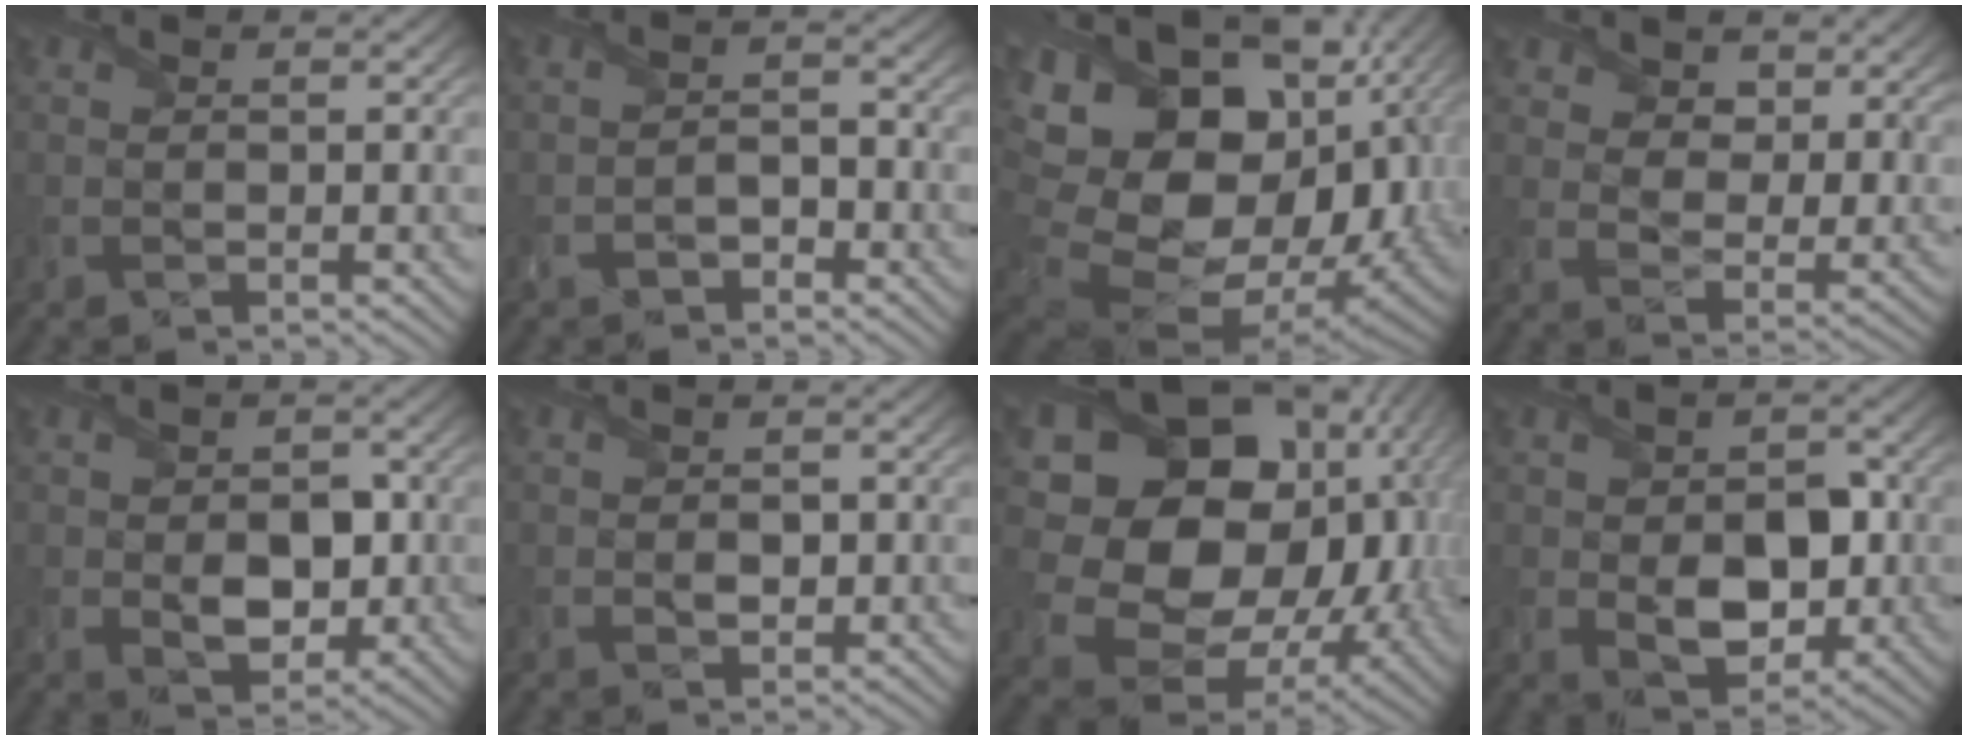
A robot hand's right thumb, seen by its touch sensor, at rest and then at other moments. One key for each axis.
{"total": 1.8, "fx": -1.7, "fy": 0.6, "fz": 0.4, "tx": -0.008, "ty": 0.007, "tz": -0.036}
{"total": 22.6, "fx": 2.9, "fy": 16.1, "fz": 15.5, "tx": -0.333, "ty": -0.032, "tz": 0.091}
{"total": 8.8, "fx": 5.5, "fy": 5.3, "fz": 4.3, "tx": -0.094, "ty": -0.019, "tz": 0.090}
{"total": 4.5, "fx": -0.6, "fy": 3.1, "fz": 3.3, "tx": -0.058, "ty": -0.011, "tz": -0.007}
{"total": 1.1, "fx": -0.2, "fy": 0.8, "fz": 0.8, "tx": -0.016, "ty": -0.003, "tz": -0.003}
{"total": 20.8, "fx": 1.8, "fy": 16.8, "fz": 12.2, "tx": -0.257, "ty": -0.032, "tz": 0.065}
{"total": 6.5, "fx": -0.9, "fy": 4.2, "fz": 4.8, "tx": -0.084, "ty": -0.014, "tz": -0.011}